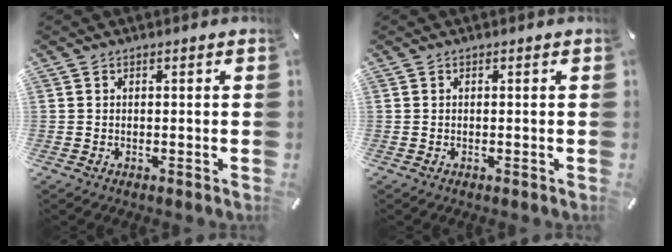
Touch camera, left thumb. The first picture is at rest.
{"total": 0.0}